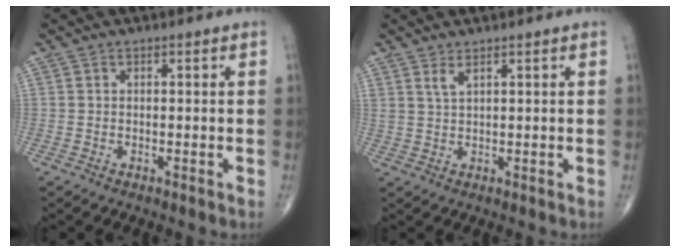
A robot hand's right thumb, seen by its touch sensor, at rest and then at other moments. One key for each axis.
{"total": 2.1, "fx": 1.4, "fy": 0.6, "fz": 1.5, "tx": -0.033, "ty": -0.007, "tz": 0.033}